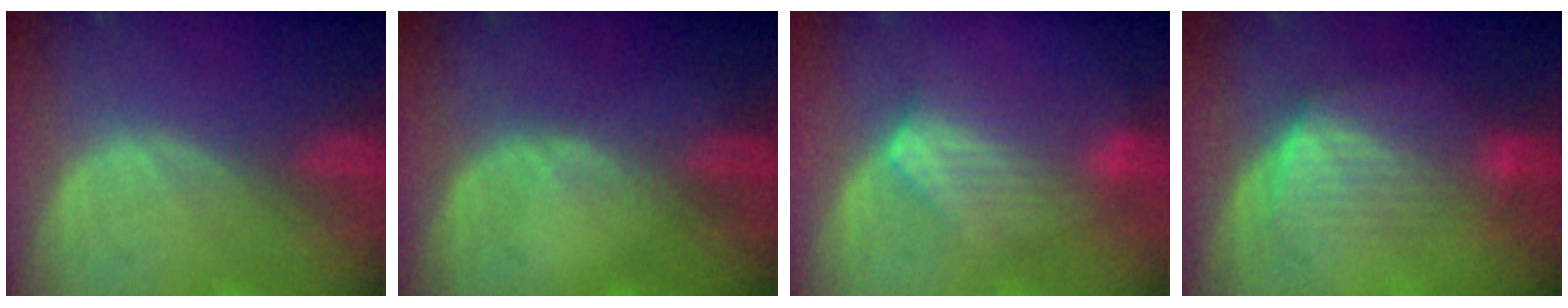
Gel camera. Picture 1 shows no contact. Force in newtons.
{"total": 1.1, "press": 0.8, "slide": 0.8}
{"total": 7.0, "press": 6.5, "slide": 2.4}
{"total": 6.9, "press": 6.9, "slide": 0.6}